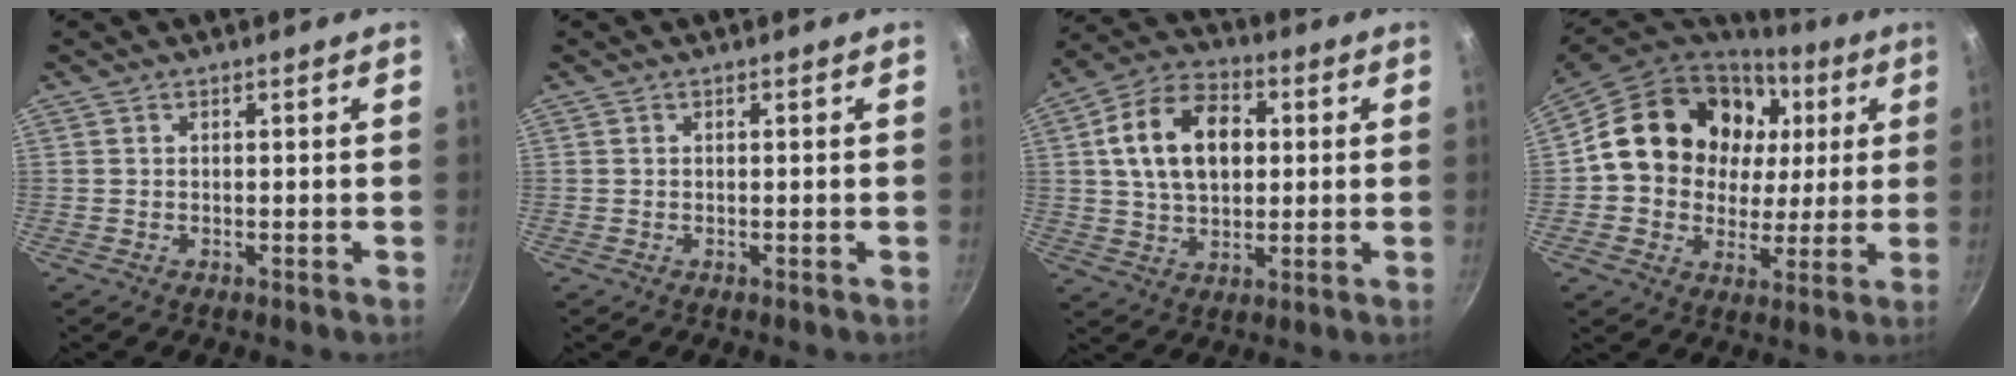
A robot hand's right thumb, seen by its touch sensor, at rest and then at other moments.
{"total": 0.0}
{"total": 15.2, "force": [2.7, 10.2, 10.9], "torque": [-0.160, 0.014, 0.035]}
{"total": 21.6, "force": [5.7, 17.5, 11.2], "torque": [-0.169, 0.019, 0.096]}